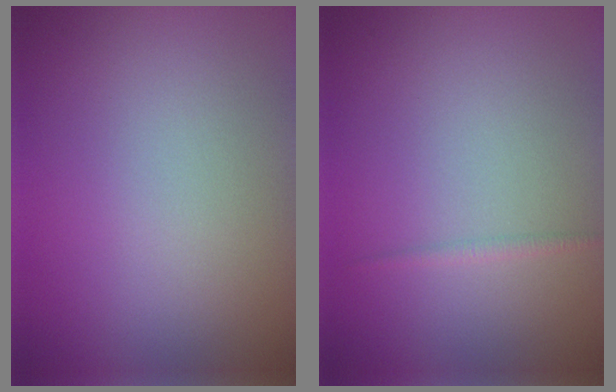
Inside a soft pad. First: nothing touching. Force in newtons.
{"total": 0.7, "press": 0.7, "slide": 0.1}